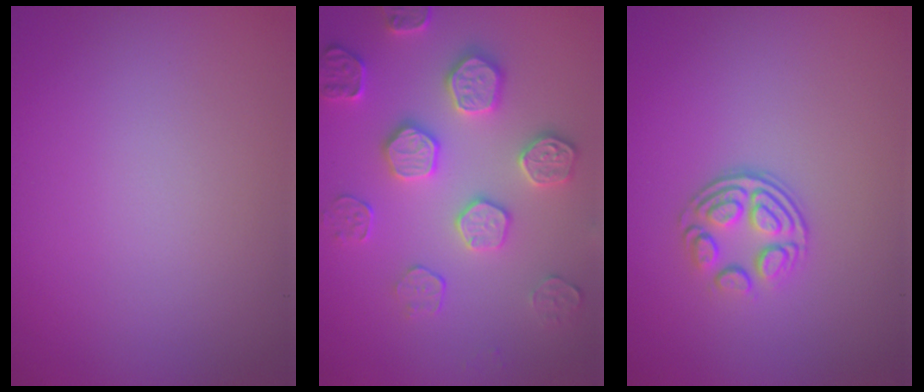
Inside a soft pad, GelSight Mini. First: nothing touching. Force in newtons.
{"total": 4.6, "press": 4.2, "slide": 1.7}
{"total": 3.6, "press": 2.4, "slide": 2.6}